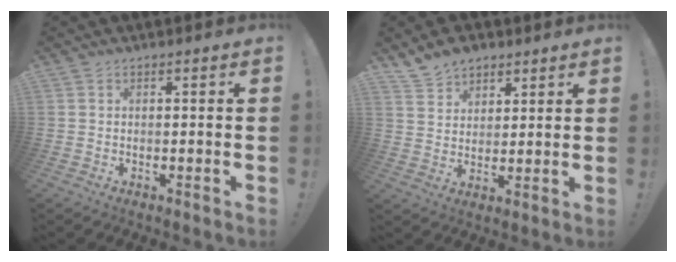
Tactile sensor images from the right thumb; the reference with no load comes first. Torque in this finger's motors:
{"motor_torque": [-0.40, 0.51, 0.06, -0.02, 0.00]}